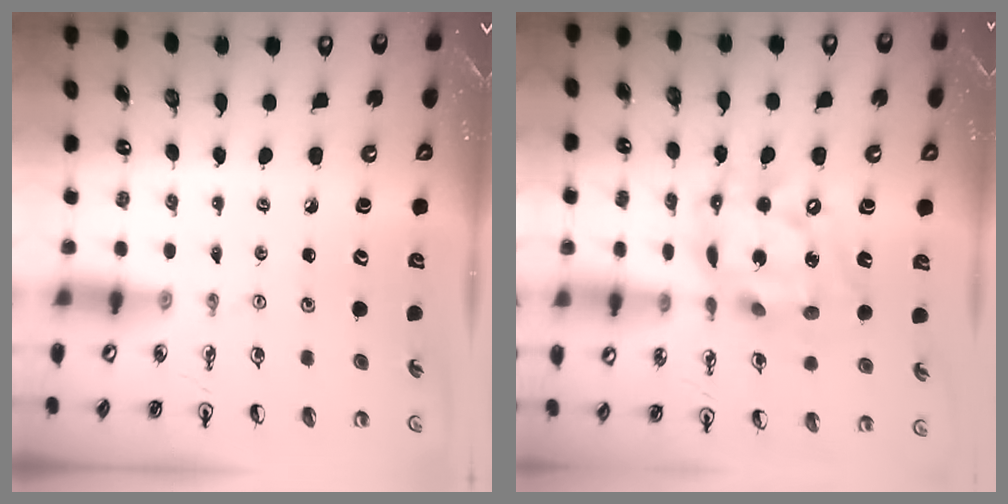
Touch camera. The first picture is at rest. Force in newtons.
{"total": 18.9, "press": 18.9, "slide": 1.3}